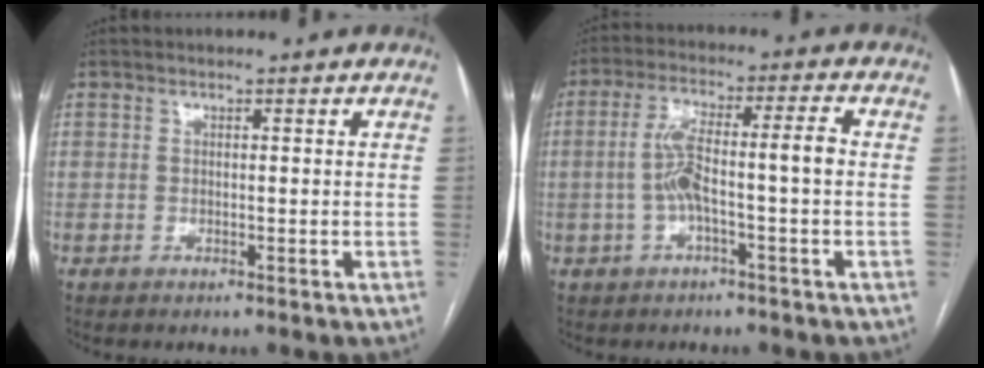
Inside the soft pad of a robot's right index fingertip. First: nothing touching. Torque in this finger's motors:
{"motor_torque": [0.34, -0.01, 0.23, 0.13]}